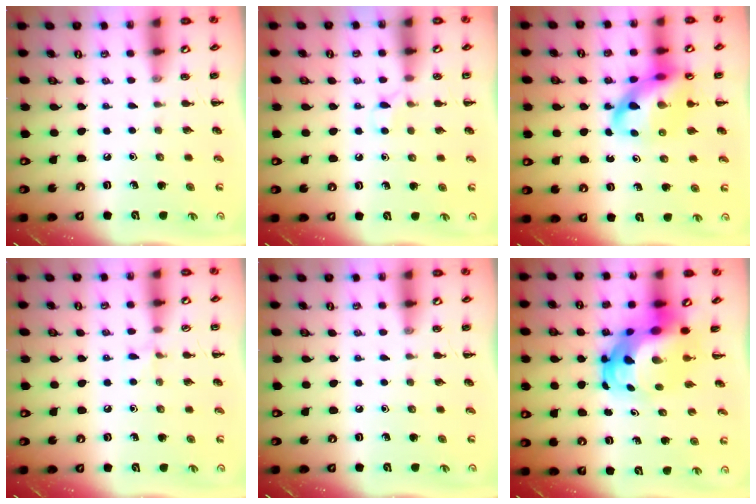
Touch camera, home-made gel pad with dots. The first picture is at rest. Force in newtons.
{"total": 4.0, "press": 3.7, "slide": 1.4}
{"total": 15.2, "press": 14.6, "slide": 3.9}
{"total": 3.7, "press": 3.5, "slide": 1.4}
{"total": 0.0}
{"total": 9.5, "press": 9.2, "slide": 2.7}